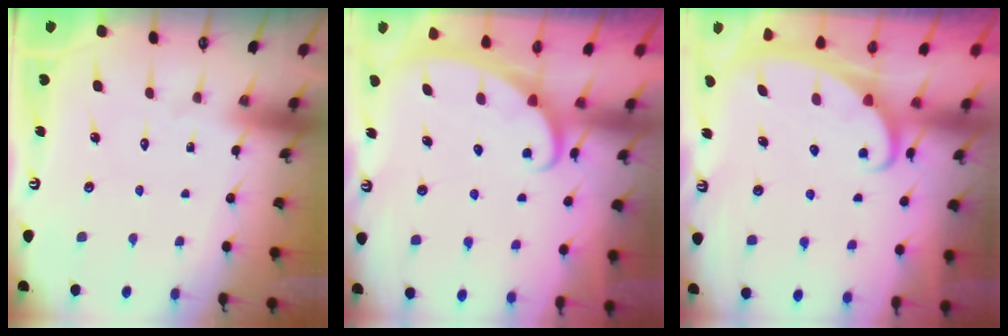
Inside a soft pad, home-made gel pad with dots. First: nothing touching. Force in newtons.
{"total": 2.6, "press": 2.6, "slide": 0.3}
{"total": 2.3, "press": 2.3, "slide": 0.3}